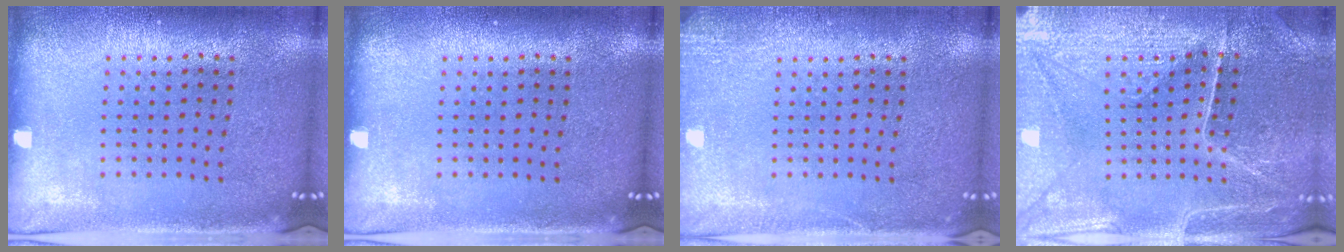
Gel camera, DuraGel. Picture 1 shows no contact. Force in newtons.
{"total": 0.0}
{"total": 2.1, "press": 2.1, "slide": 0.3}
{"total": 3.4, "press": 3.4, "slide": 0.3}